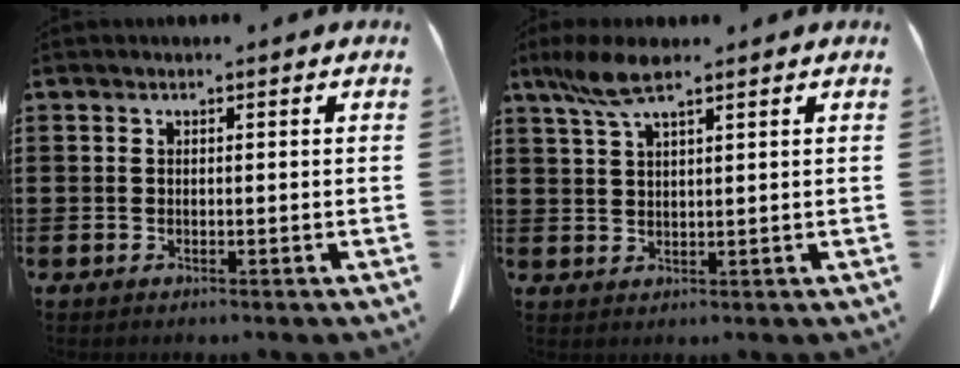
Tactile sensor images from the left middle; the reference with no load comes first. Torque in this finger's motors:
{"motor_torque": [0.57, -0.21, 0.39, 0.06]}